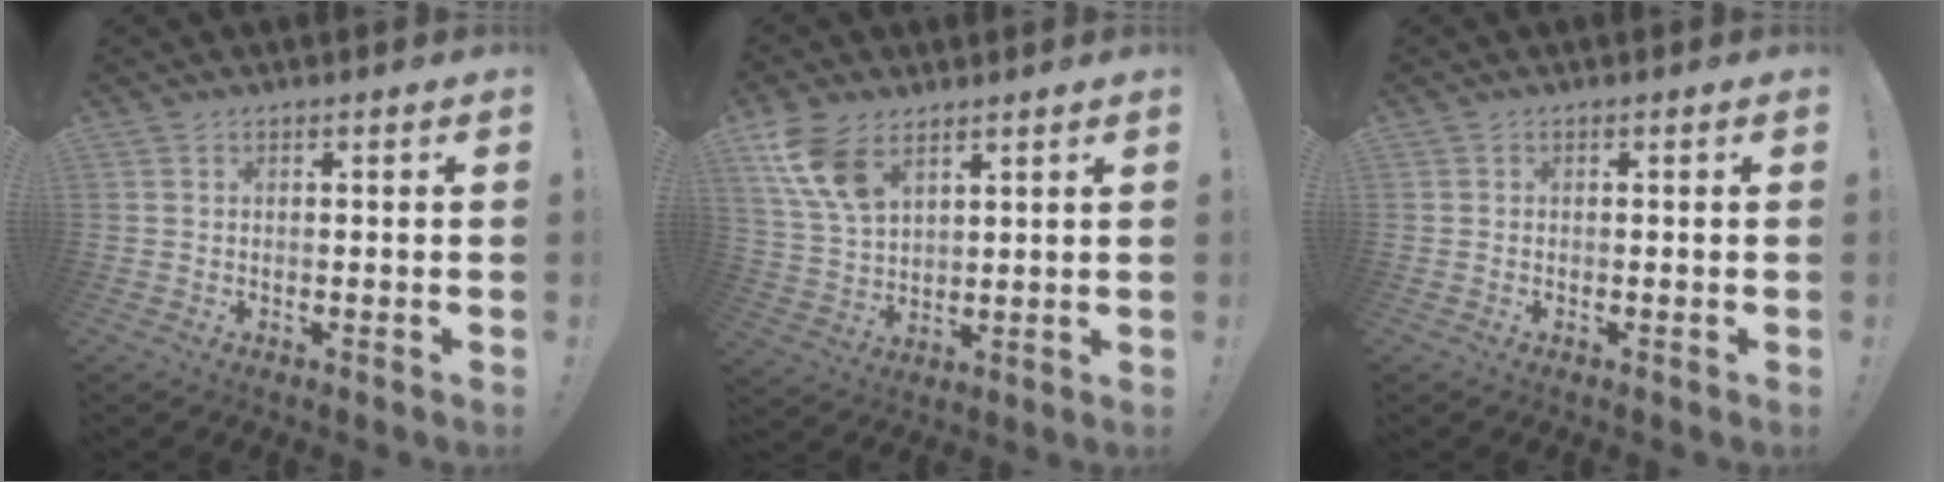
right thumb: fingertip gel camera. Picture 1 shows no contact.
{"total": 11.9, "force": [7.0, 6.5, 7.1], "torque": [-0.135, -0.024, 0.135]}
{"total": 0.0}